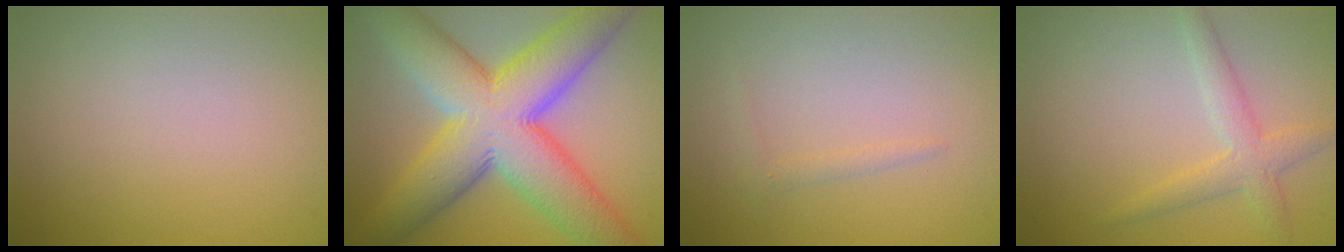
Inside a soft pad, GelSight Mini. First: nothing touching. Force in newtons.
{"total": 13.6, "press": 13.6, "slide": 0.4}
{"total": 0.9, "press": 0.9, "slide": 0.0}
{"total": 2.7, "press": 2.7, "slide": 0.1}